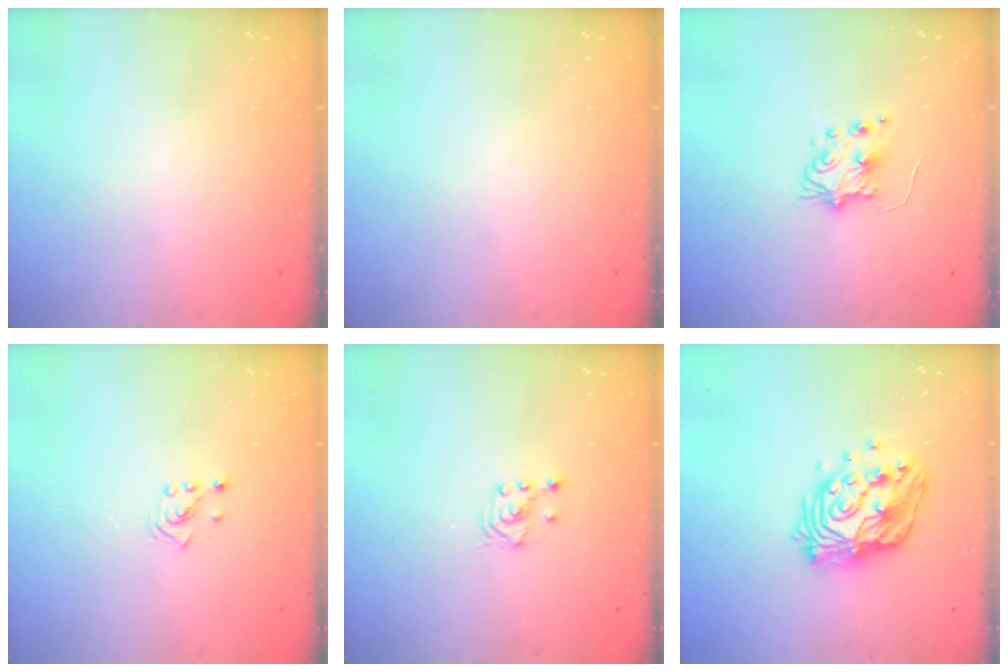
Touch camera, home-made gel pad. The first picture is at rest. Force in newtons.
{"total": 0.0}
{"total": 6.4, "press": 6.4, "slide": 0.4}
{"total": 2.1, "press": 1.9, "slide": 0.8}
{"total": 2.1, "press": 2.0, "slide": 0.8}
{"total": 14.7, "press": 14.6, "slide": 1.2}